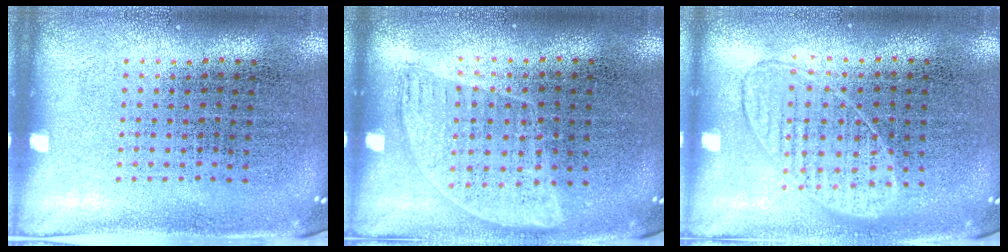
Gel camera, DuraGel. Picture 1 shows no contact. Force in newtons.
{"total": 0.9, "press": 0.8, "slide": 0.5}
{"total": 1.0, "press": 0.9, "slide": 0.4}